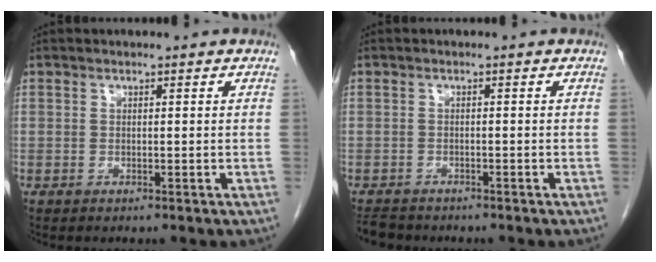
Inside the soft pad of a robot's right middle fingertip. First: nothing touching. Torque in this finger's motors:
{"motor_torque": [0.02, -0.01, -0.03, -0.01]}